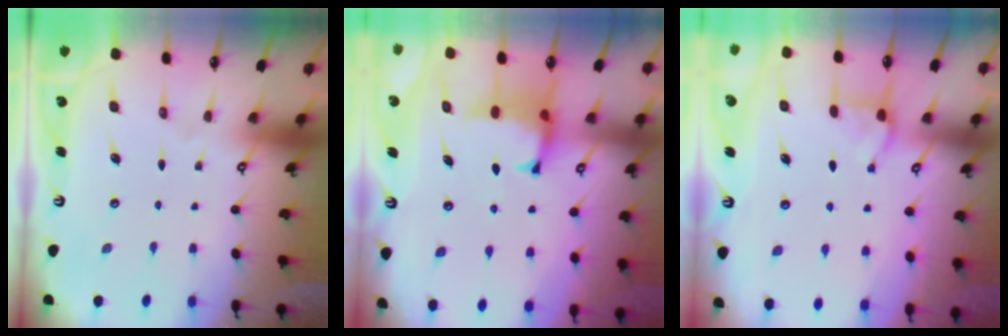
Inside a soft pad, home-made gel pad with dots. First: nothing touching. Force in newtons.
{"total": 0.8, "press": 0.2, "slide": 0.8}
{"total": 2.9, "press": 2.8, "slide": 0.6}